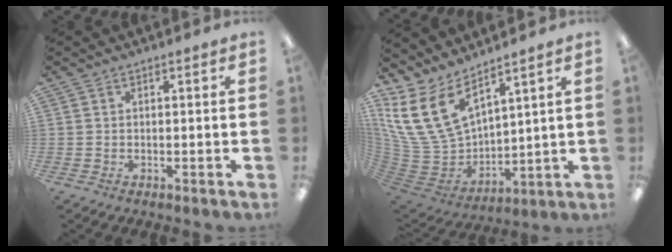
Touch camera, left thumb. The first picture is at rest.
{"total": 17.9, "force": [9.6, 10.5, 10.9], "torque": [-0.241, -0.059, 0.180]}